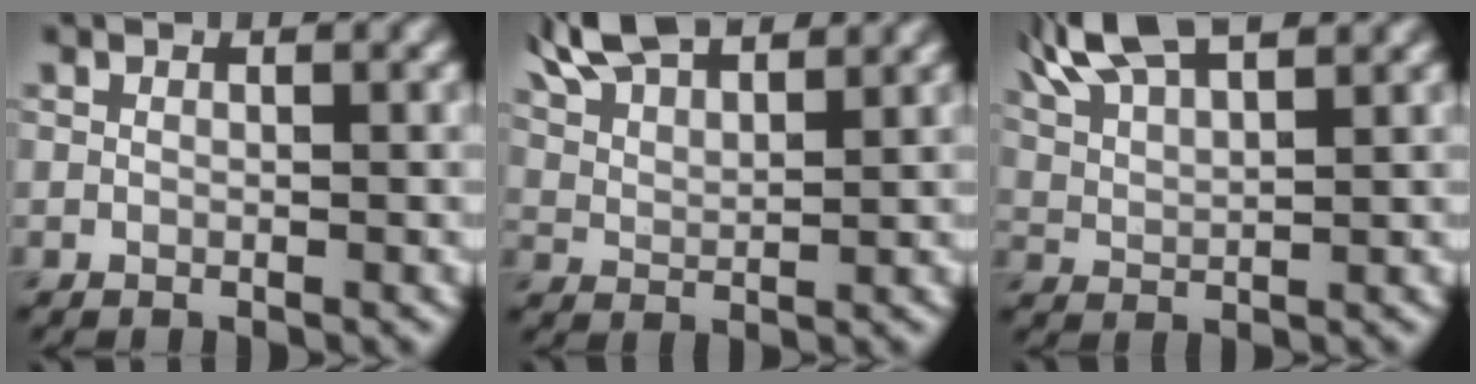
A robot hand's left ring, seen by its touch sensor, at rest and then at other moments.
{"total": 7.9, "force": [6.5, 2.2, 3.9], "torque": [-0.073, 0.025, 0.088]}
{"total": 8.3, "force": [6.1, 2.6, 4.9], "torque": [-0.100, 0.037, 0.078]}